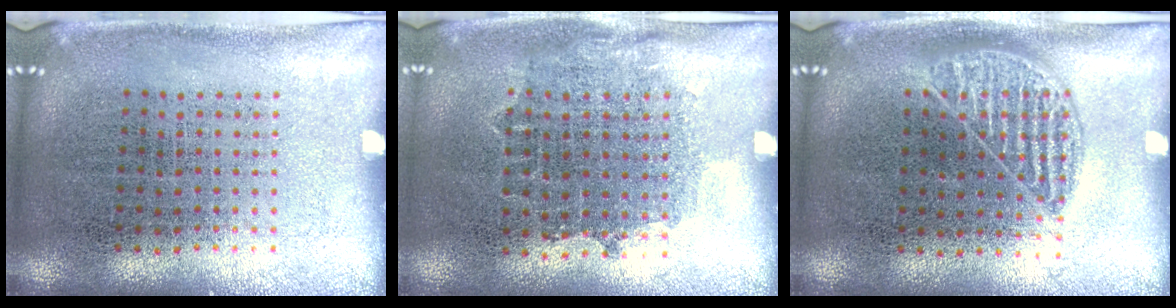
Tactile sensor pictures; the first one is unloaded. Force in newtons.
{"total": 0.8, "press": 0.7, "slide": 0.4}
{"total": 1.0, "press": 0.8, "slide": 0.5}